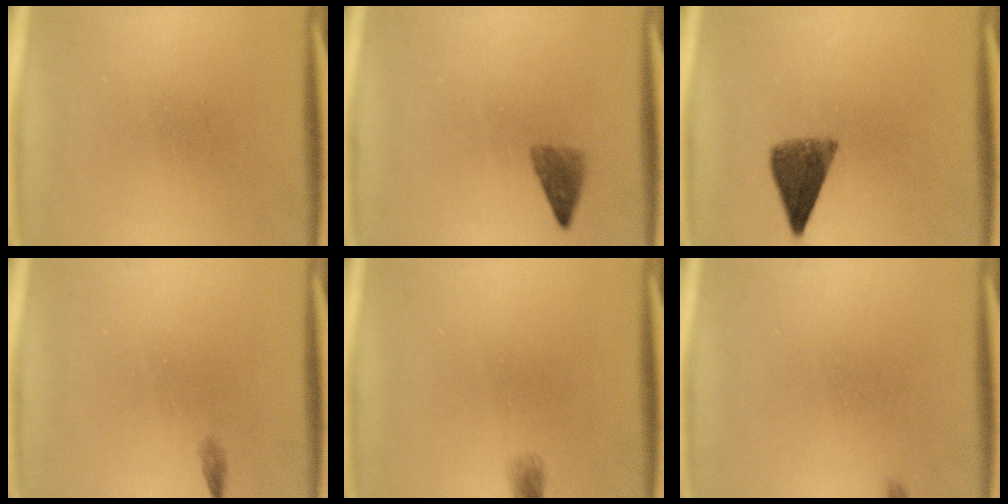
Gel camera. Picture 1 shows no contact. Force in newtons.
{"total": 2.4}
{"total": 6.4}
{"total": 0.6}
{"total": 1.4}
{"total": 0.5}